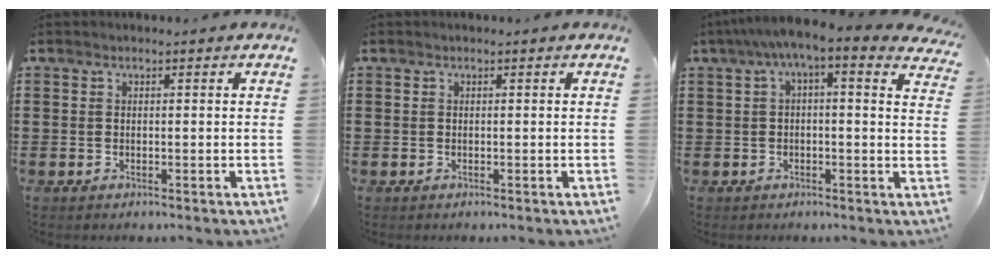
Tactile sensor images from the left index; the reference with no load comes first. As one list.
[{"total": 0.0}, {"total": 4.4, "force": [1.9, 0.5, 4.0], "torque": [-0.085, -0.016, 0.025]}]